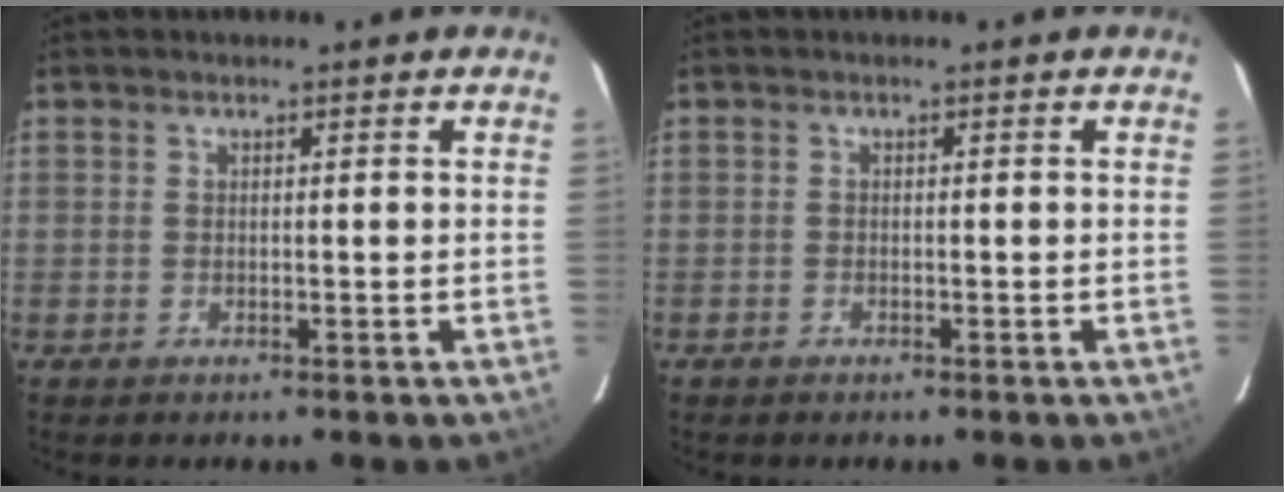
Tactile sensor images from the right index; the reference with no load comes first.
{"total": 0.7, "force": [-0.6, 0.3, 0.0], "torque": [-0.003, 0.003, -0.011]}